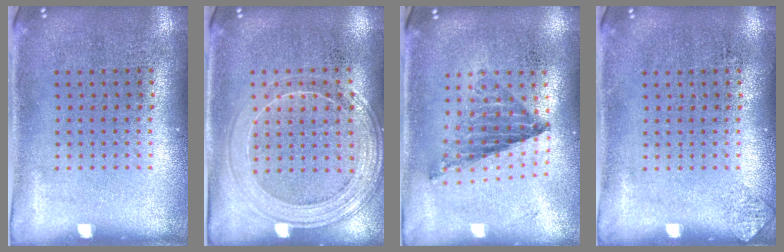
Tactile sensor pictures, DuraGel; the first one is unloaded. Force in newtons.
{"total": 1.5, "press": 1.5, "slide": 0.4}
{"total": 0.9, "press": 0.8, "slide": 0.2}
{"total": 0.6, "press": 0.6, "slide": 0.1}